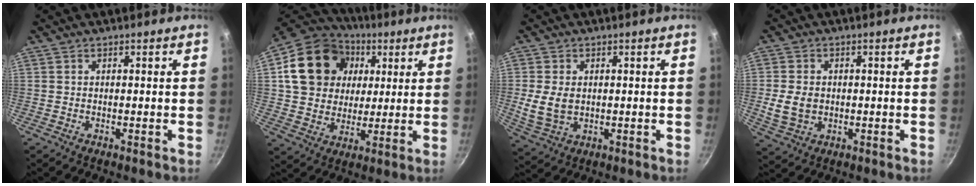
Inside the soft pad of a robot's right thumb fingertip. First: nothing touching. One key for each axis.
{"total": 19.3, "fx": 4.8, "fy": 15.9, "fz": 9.9, "tx": -0.159, "ty": 0.013, "tz": 0.080}
{"total": 6.9, "fx": 0.2, "fy": 5.0, "fz": 4.8, "tx": -0.092, "ty": -0.008, "tz": 0.013}
{"total": 6.5, "fx": -0.3, "fy": 5.0, "fz": 4.1, "tx": -0.076, "ty": 0.003, "tz": -0.001}